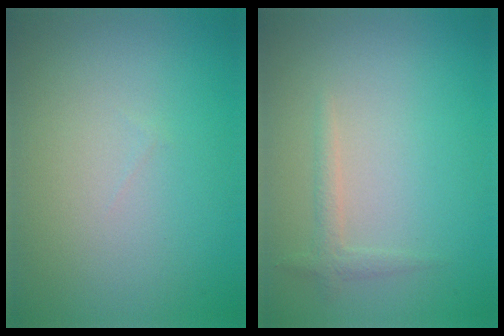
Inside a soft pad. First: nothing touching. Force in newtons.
{"total": 1.2, "press": 1.2, "slide": 0.0}